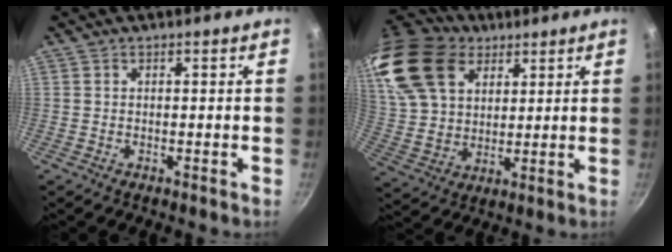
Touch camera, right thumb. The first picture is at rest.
{"total": 18.7, "force": [11.2, 11.9, 9.2], "torque": [-0.164, -0.028, 0.217]}